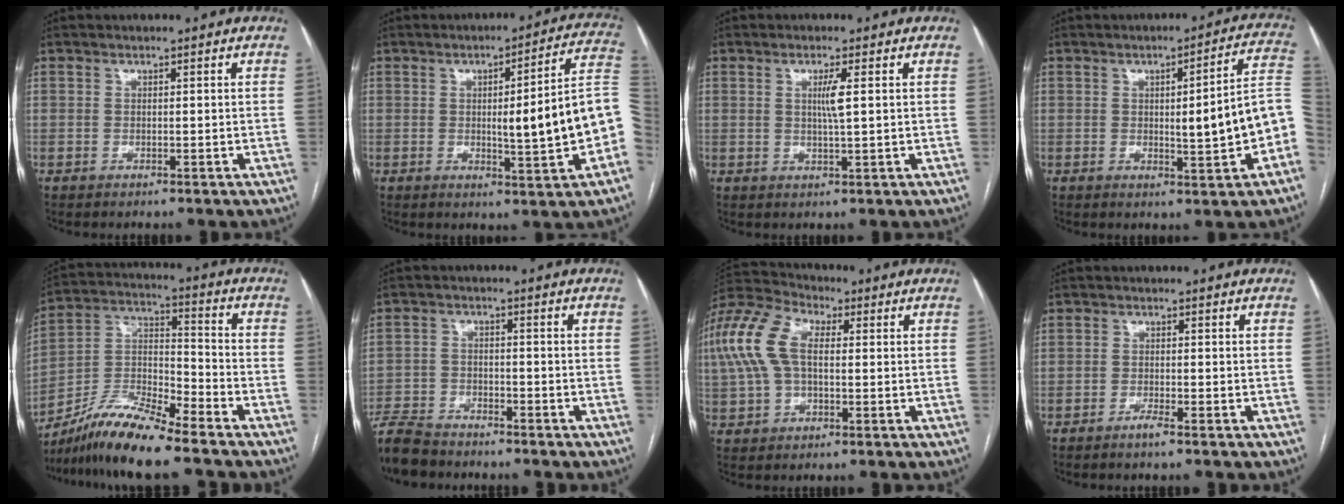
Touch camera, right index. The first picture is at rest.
{"total": 13.6, "force": [-1.8, 0.4, 13.4], "torque": [-0.165, 0.014, -0.024]}
{"total": 2.9, "force": [0.7, -0.2, 2.8], "torque": [-0.055, -0.004, 0.012]}
{"total": 10.6, "force": [-1.8, 0.7, 10.4], "torque": [-0.123, 0.016, -0.023]}
{"total": 11.9, "force": [-10.2, 0.6, 6.1], "torque": [-0.123, 0.007, -0.193]}
{"total": 7.7, "force": [-7.1, 2.3, 1.9], "torque": [-0.040, -0.014, -0.129]}
{"total": 10.9, "force": [1.4, 5.9, 9.1], "torque": [-0.225, 0.041, 0.023]}
{"total": 1.5, "force": [-1.2, -0.3, 0.8], "torque": [-0.022, -0.002, -0.024]}